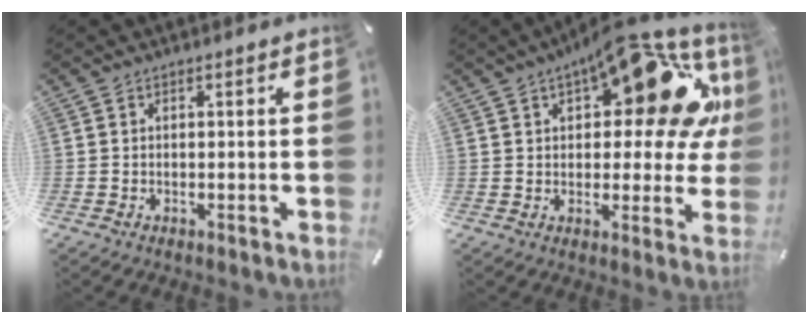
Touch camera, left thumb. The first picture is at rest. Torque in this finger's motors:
{"motor_torque": [1.17, 1.11, 2.20, -0.57, 0.23]}